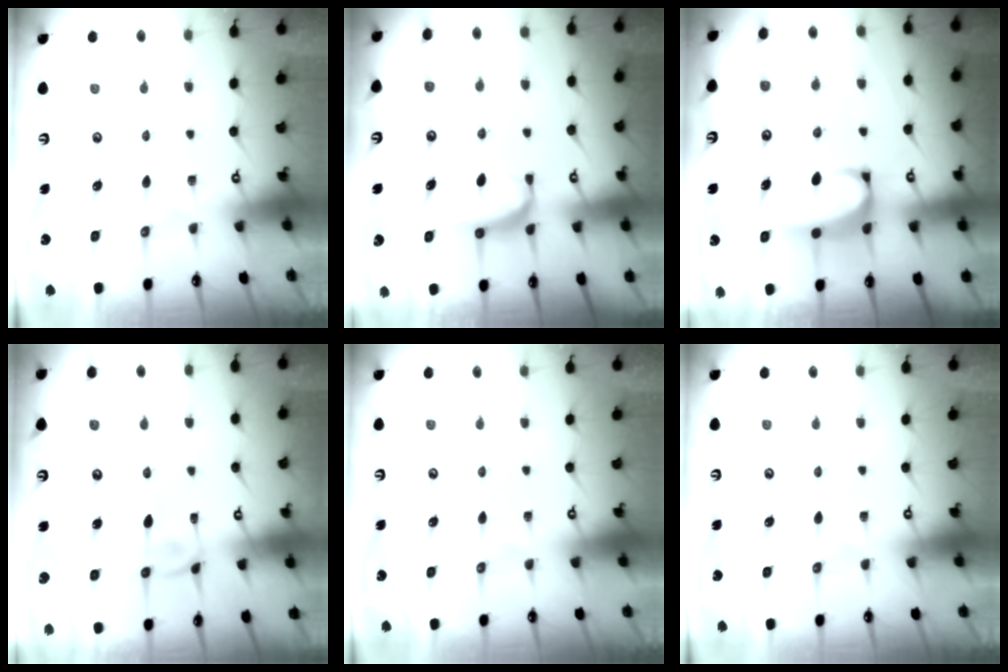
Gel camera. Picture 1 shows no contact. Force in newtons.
{"total": 0.8, "press": 0.7, "slide": 0.4}
{"total": 1.9, "press": 1.7, "slide": 0.8}
{"total": 2.9, "press": 2.9, "slide": 0.1}
{"total": 0.0}
{"total": 0.0}